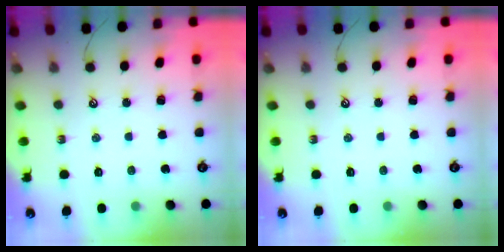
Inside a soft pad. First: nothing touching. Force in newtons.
{"total": 0.0}